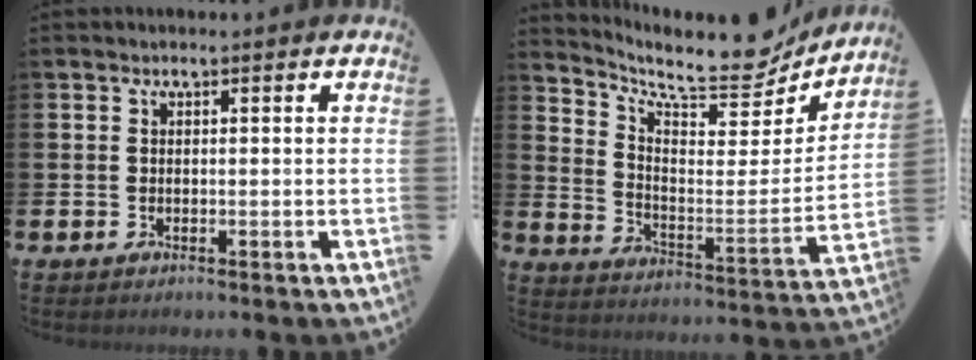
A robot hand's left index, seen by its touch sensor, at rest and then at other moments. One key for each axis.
{"total": 9.8, "fx": 8.7, "fy": 2.8, "fz": 3.4, "tx": -0.063, "ty": -0.079, "tz": 0.145}